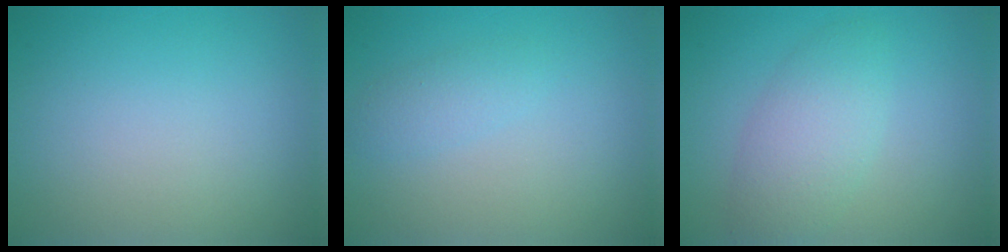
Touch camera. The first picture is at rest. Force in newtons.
{"total": 1.5, "press": 1.5, "slide": 0.1}
{"total": 3.9, "press": 3.9, "slide": 0.1}